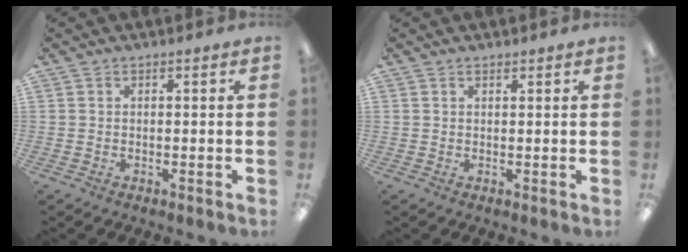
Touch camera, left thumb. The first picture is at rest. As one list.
[{"total": 0.8, "force": [0.7, 0.2, 0.2], "torque": [-0.005, 0.000, 0.014]}]